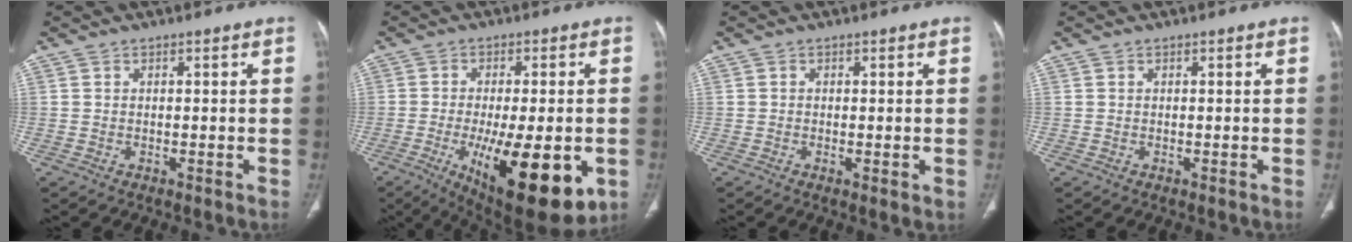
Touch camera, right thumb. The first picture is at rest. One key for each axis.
{"total": 20.6, "fx": -6.3, "fy": 7.5, "fz": 18.1, "tx": -0.247, "ty": -0.021, "tz": -0.073}
{"total": 1.3, "fx": -0.2, "fy": 0.4, "fz": 1.2, "tx": -0.023, "ty": -0.005, "tz": -0.004}
{"total": 0.0}